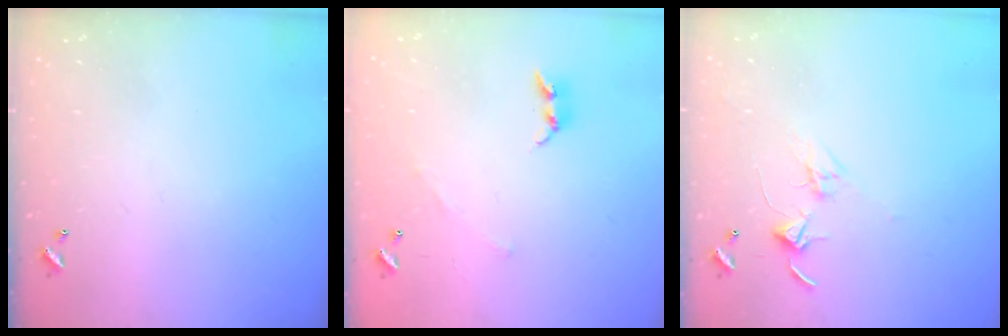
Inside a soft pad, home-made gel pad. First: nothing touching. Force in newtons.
{"total": 3.8, "press": 3.7, "slide": 0.9}
{"total": 2.8, "press": 2.8, "slide": 0.2}